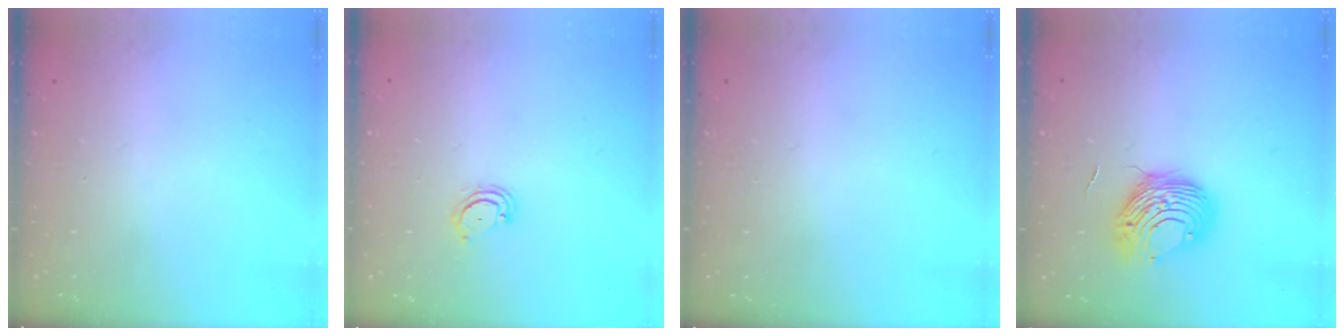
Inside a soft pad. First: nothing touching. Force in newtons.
{"total": 3.7, "press": 3.7, "slide": 0.3}
{"total": 0.0}
{"total": 9.9, "press": 9.9, "slide": 0.7}